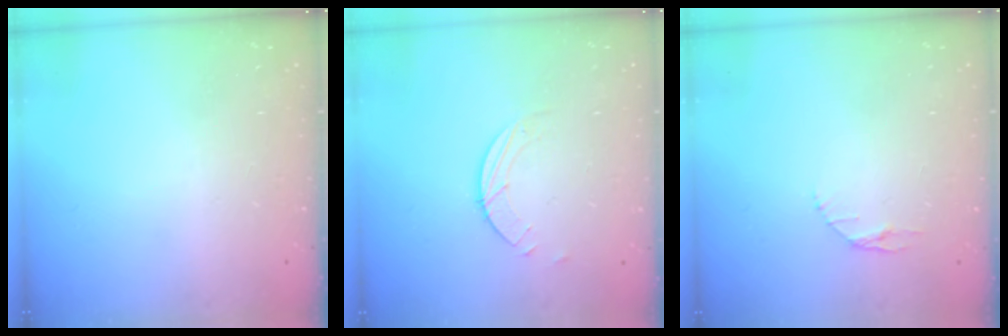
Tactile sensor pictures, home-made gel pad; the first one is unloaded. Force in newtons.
{"total": 1.5, "press": 1.5, "slide": 0.1}
{"total": 2.9, "press": 2.9, "slide": 0.4}